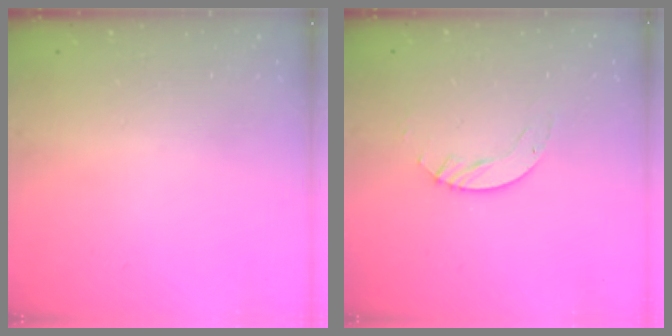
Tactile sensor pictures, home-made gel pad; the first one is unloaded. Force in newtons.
{"total": 3.0, "press": 3.0, "slide": 0.2}